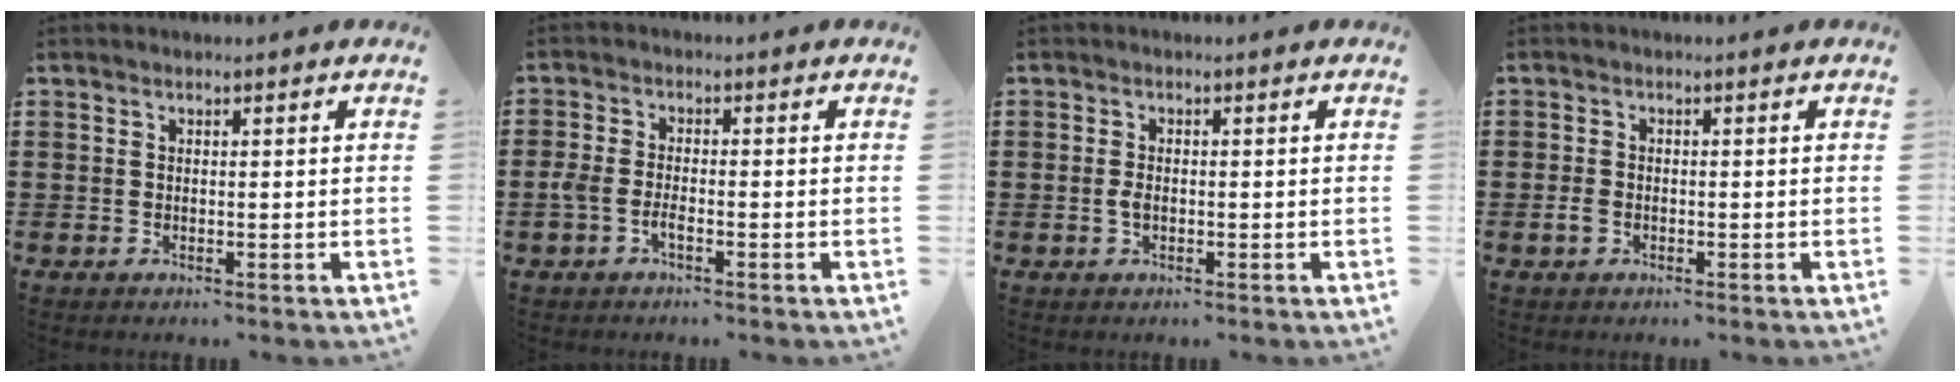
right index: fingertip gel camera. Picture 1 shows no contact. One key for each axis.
{"total": 2.5, "fx": -1.3, "fy": 0.7, "fz": 2.0, "tx": -0.051, "ty": -0.005, "tz": -0.026}
{"total": 1.7, "fx": -0.3, "fy": 0.8, "fz": 1.5, "tx": -0.036, "ty": -0.004, "tz": -0.007}
{"total": 1.5, "fx": -0.5, "fy": 1.0, "fz": 1.0, "tx": -0.027, "ty": -0.004, "tz": -0.011}